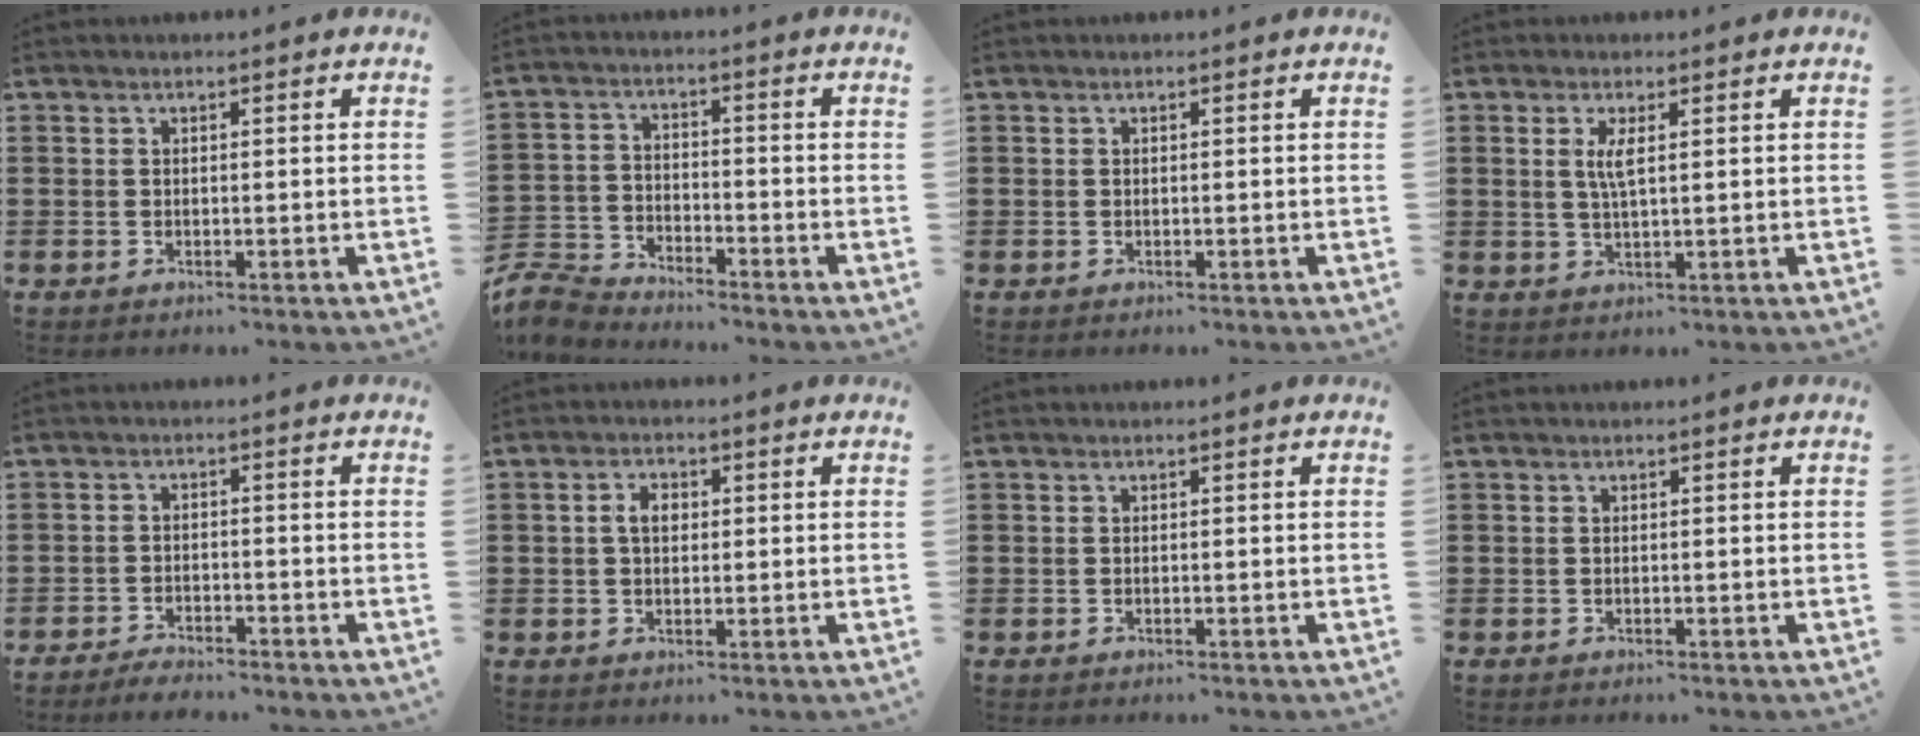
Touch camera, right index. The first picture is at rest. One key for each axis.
{"total": 4.9, "fx": -4.8, "fy": 0.8, "fz": 0.5, "tx": -0.039, "ty": -0.006, "tz": -0.104}
{"total": 0.0}
{"total": 2.9, "fx": 0.9, "fy": 0.5, "fz": 2.7, "tx": -0.056, "ty": 0.002, "tz": 0.013}
{"total": 2.3, "fx": -2.3, "fy": 0.1, "fz": 0.0, "tx": -0.007, "ty": 0.000, "tz": -0.048}
{"total": 2.9, "fx": 0.4, "fy": 1.8, "fz": 2.3, "tx": -0.049, "ty": 0.009, "tz": 0.004}
{"total": 0.0}
{"total": 0.0}